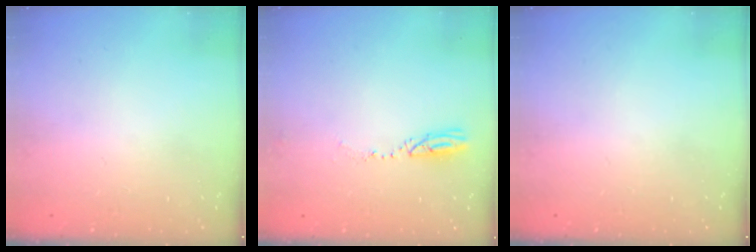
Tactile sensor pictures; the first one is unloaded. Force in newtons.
{"total": 3.1, "press": 3.0, "slide": 0.8}
{"total": 0.0}